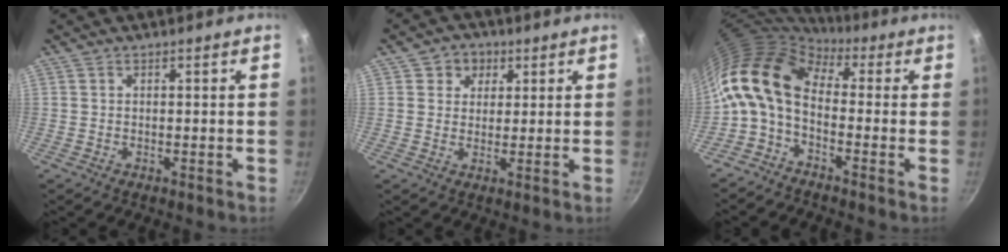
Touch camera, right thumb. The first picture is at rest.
{"total": 4.9, "force": [1.9, 4.3, 1.3], "torque": [0.012, -0.001, 0.022]}
{"total": 11.6, "force": [0.6, 7.0, 9.2], "torque": [-0.168, 0.021, -0.009]}